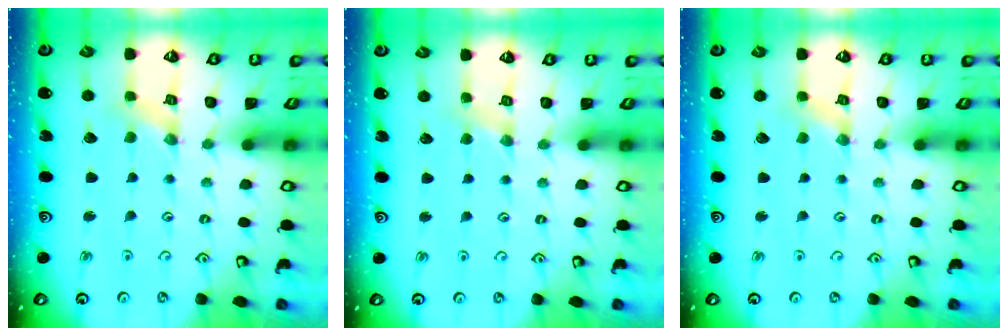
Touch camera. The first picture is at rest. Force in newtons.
{"total": 2.4, "press": 2.4, "slide": 0.4}
{"total": 0.0}